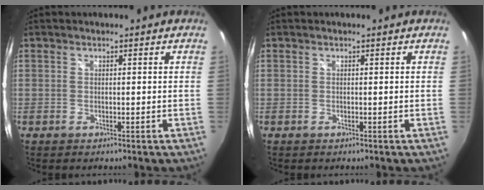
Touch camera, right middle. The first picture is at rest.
{"total": 0.0}